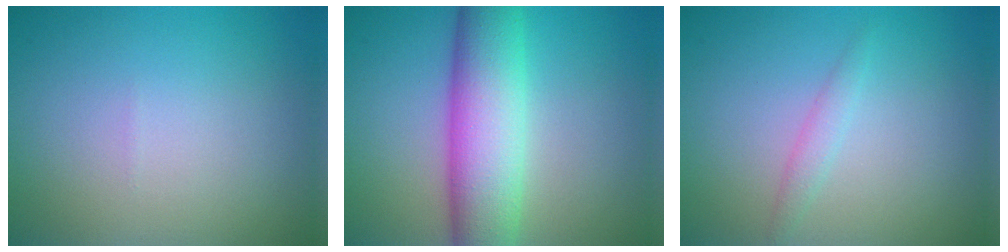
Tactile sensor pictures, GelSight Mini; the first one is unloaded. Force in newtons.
{"total": 8.9, "press": 8.9, "slide": 0.4}
{"total": 1.2, "press": 1.2, "slide": 0.1}